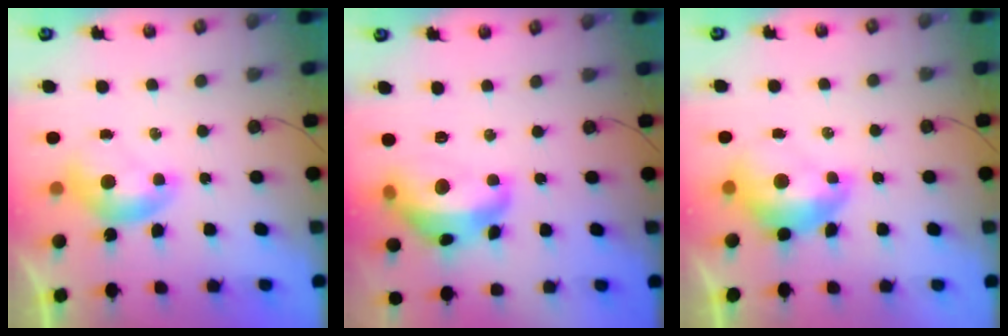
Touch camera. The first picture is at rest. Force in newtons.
{"total": 9.6, "press": 9.5, "slide": 1.4}
{"total": 2.6, "press": 2.5, "slide": 0.7}